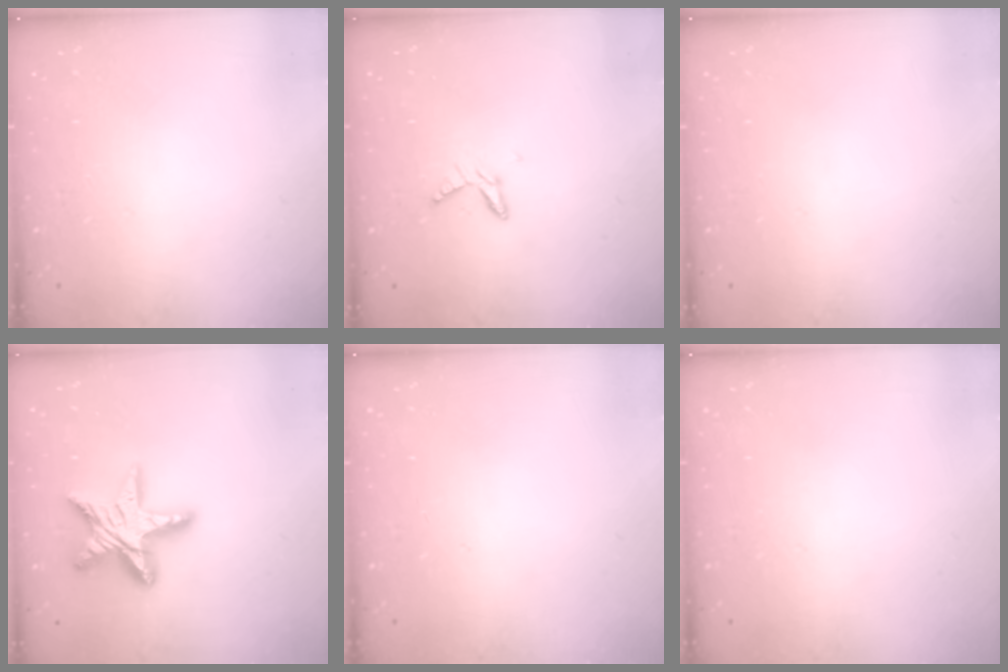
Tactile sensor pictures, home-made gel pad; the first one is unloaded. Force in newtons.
{"total": 6.2, "press": 6.1, "slide": 0.4}
{"total": 0.0}
{"total": 17.0, "press": 17.0, "slide": 1.4}
{"total": 0.0}
{"total": 0.0}